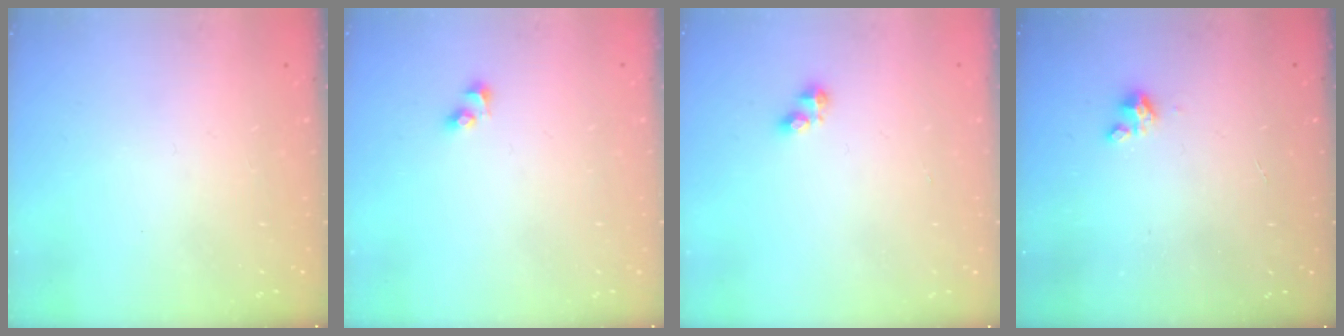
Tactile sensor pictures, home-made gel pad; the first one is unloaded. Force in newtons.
{"total": 2.6, "press": 2.4, "slide": 1.2}
{"total": 2.9, "press": 2.8, "slide": 0.4}
{"total": 1.9, "press": 1.9, "slide": 0.1}